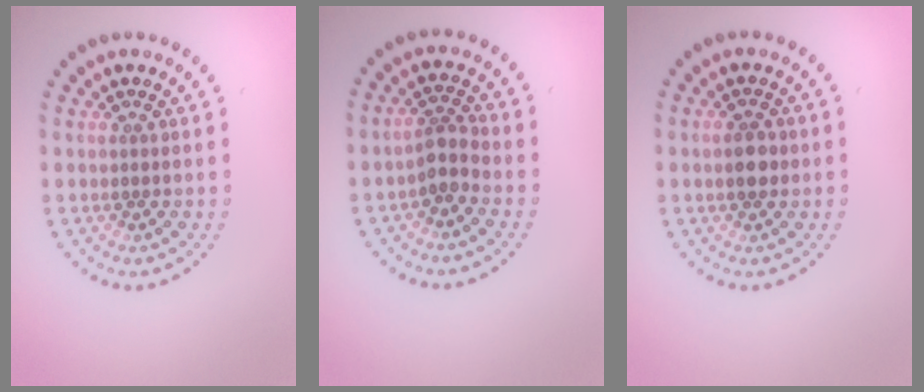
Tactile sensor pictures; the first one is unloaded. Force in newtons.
{"total": 2.1, "press": 1.8, "slide": 1.1}
{"total": 2.6, "press": 2.6, "slide": 0.1}